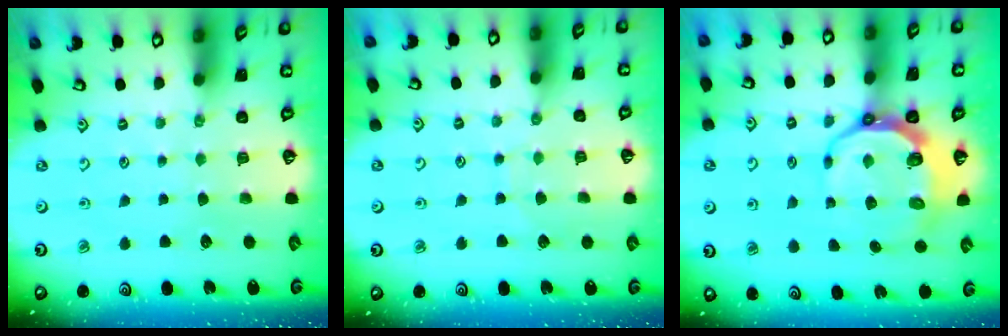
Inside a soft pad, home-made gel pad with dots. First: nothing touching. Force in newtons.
{"total": 5.7, "press": 5.7, "slide": 0.6}
{"total": 10.2, "press": 9.4, "slide": 3.9}